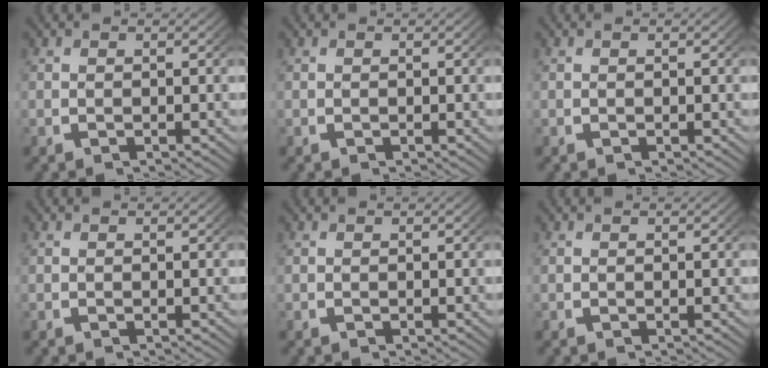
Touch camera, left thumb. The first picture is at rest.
{"total": 0.0}
{"total": 0.0}
{"total": 0.0}
{"total": 0.0}
{"total": 0.0}